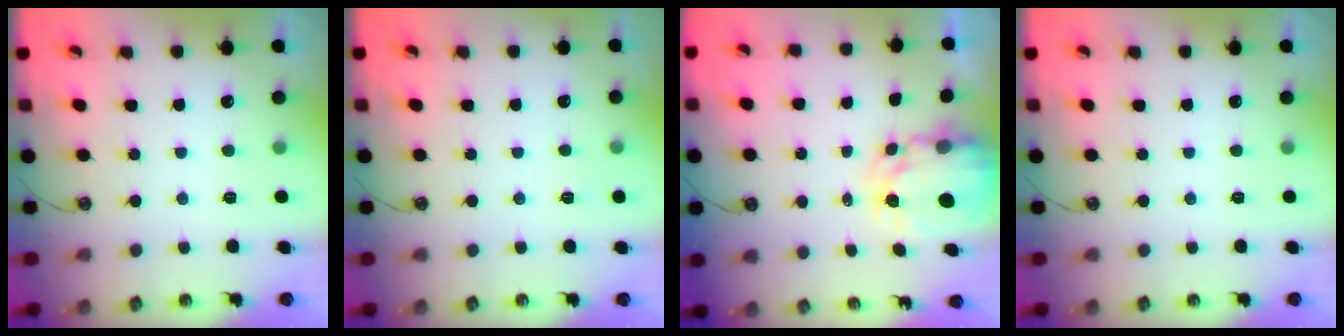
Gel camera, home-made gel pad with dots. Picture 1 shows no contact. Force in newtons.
{"total": 2.5, "press": 2.5, "slide": 0.4}
{"total": 6.3, "press": 6.3, "slide": 0.5}
{"total": 0.0}